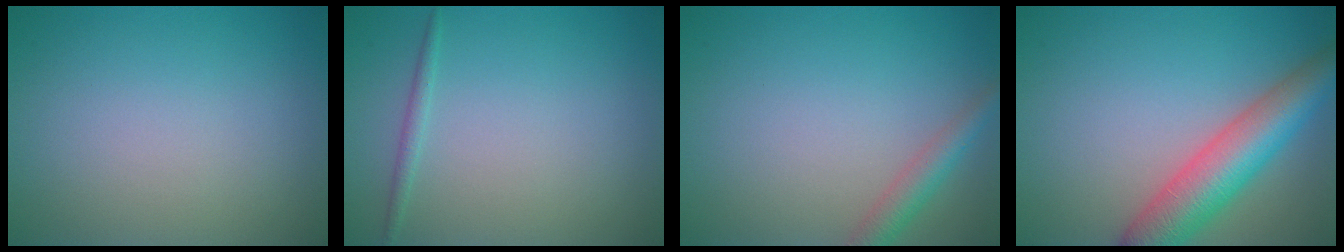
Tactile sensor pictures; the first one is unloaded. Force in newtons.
{"total": 0.9, "press": 0.9, "slide": 0.1}
{"total": 2.3, "press": 2.3, "slide": 0.1}
{"total": 7.1, "press": 7.1, "slide": 0.3}